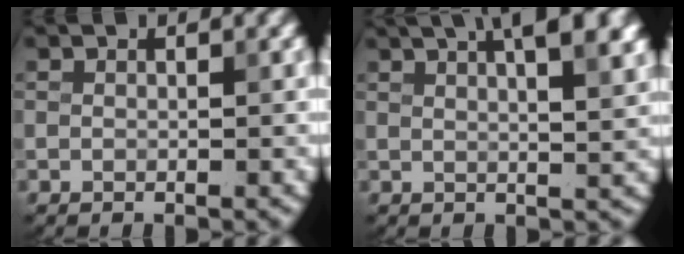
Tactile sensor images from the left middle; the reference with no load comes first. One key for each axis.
{"total": 8.1, "fx": 4.4, "fy": 3.1, "fz": 6.1, "tx": -0.043, "ty": 0.042, "tz": 0.032}